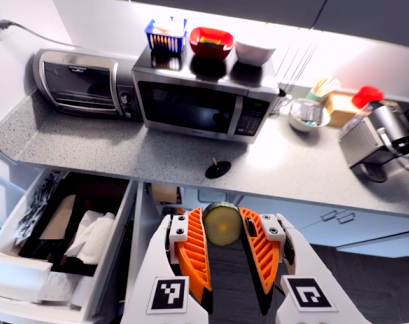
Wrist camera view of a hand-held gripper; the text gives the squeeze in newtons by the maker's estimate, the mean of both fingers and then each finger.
{"total": 8.6, "left": 8.1, "right": 9.0}